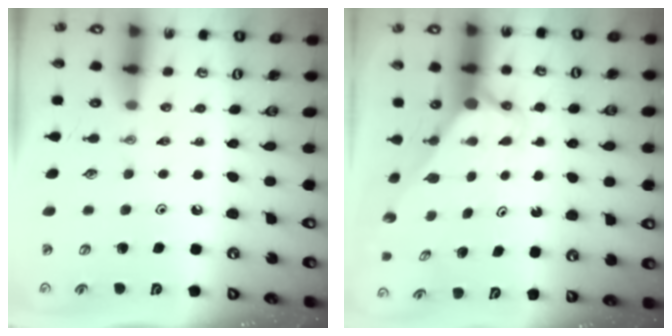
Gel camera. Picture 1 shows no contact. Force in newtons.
{"total": 2.8, "press": 2.8, "slide": 0.0}